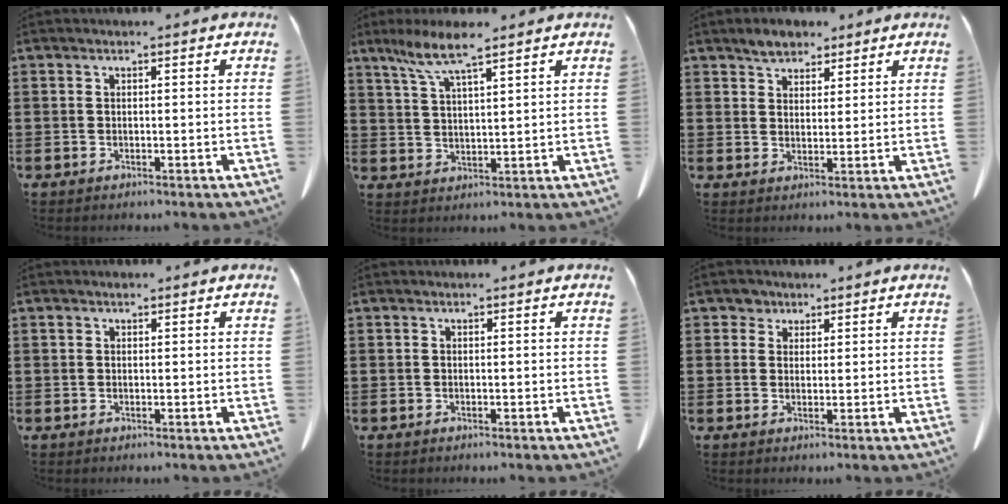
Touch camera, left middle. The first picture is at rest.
{"total": 7.1, "force": [5.0, 0.9, 4.9], "torque": [-0.109, -0.005, 0.088]}
{"total": 4.1, "force": [3.5, 2.0, 0.7], "torque": [-0.018, 0.001, 0.066]}
{"total": 0.7, "force": [0.4, 0.5, 0.3], "torque": [-0.007, 0.004, 0.008]}
{"total": 0.0}
{"total": 2.4, "force": [1.6, 1.7, 0.3], "torque": [-0.006, 0.005, 0.028]}